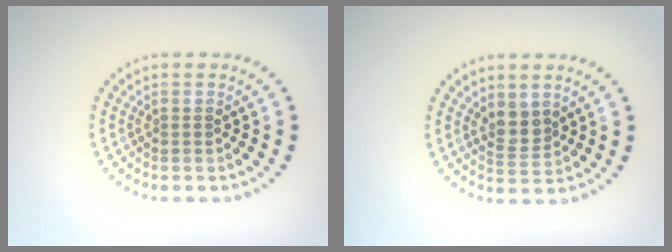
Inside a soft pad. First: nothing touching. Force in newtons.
{"total": 2.0, "press": 1.8, "slide": 1.0}